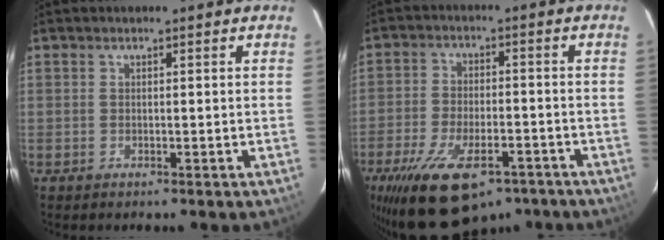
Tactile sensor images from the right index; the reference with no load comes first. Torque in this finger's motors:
{"motor_torque": [1.23, -0.91, 0.92, 0.21]}